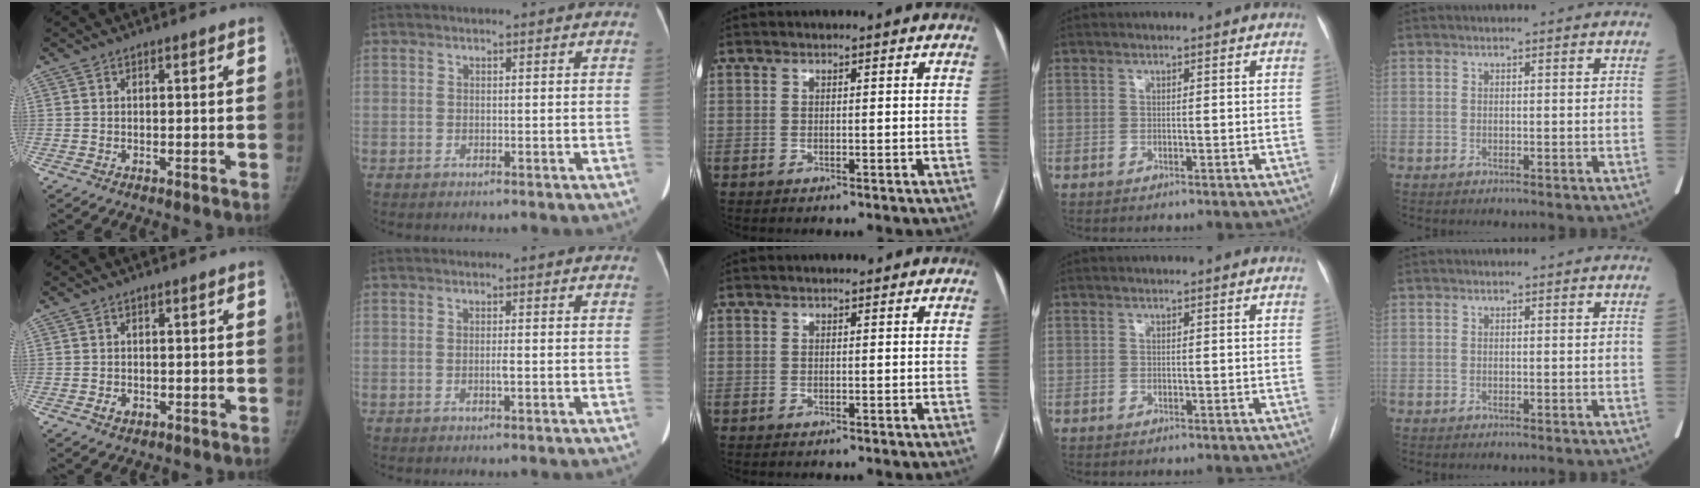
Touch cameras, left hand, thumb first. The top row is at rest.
{"thumb": {"total": 1.6, "force": [-0.5, 1.2, 0.9], "torque": [-0.011, 0.001, -0.005]}, "index": {"total": 1.0, "force": [-0.3, 0.0, 0.9], "torque": [-0.021, -0.002, -0.005]}, "middle": {"total": 1.0, "force": [0.7, 0.4, 0.5], "torque": [-0.012, 0.012, 0.010]}}